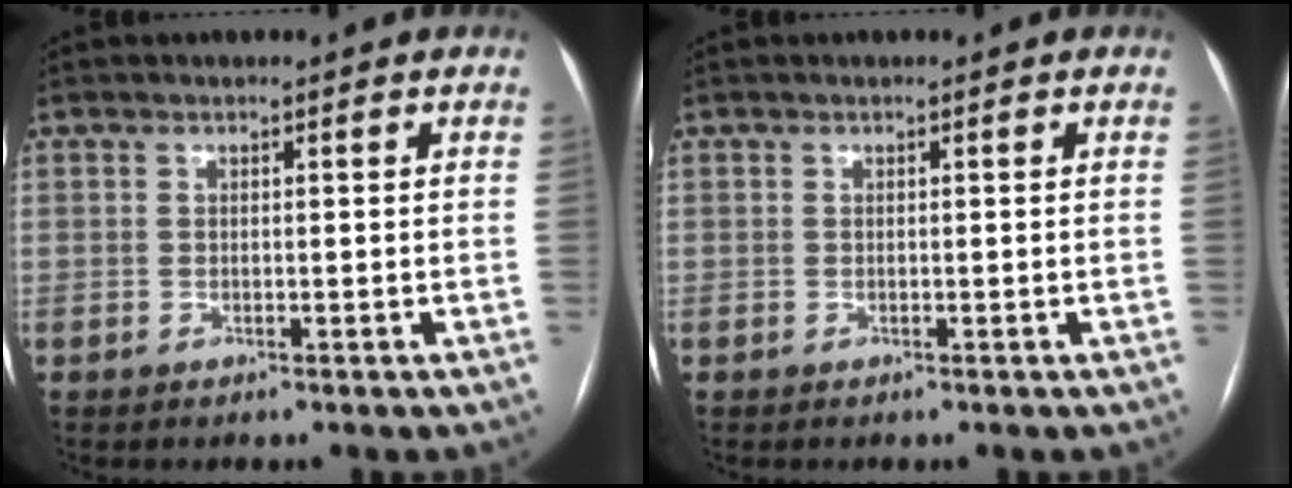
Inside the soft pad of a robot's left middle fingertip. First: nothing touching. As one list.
[{"total": 0.0}]